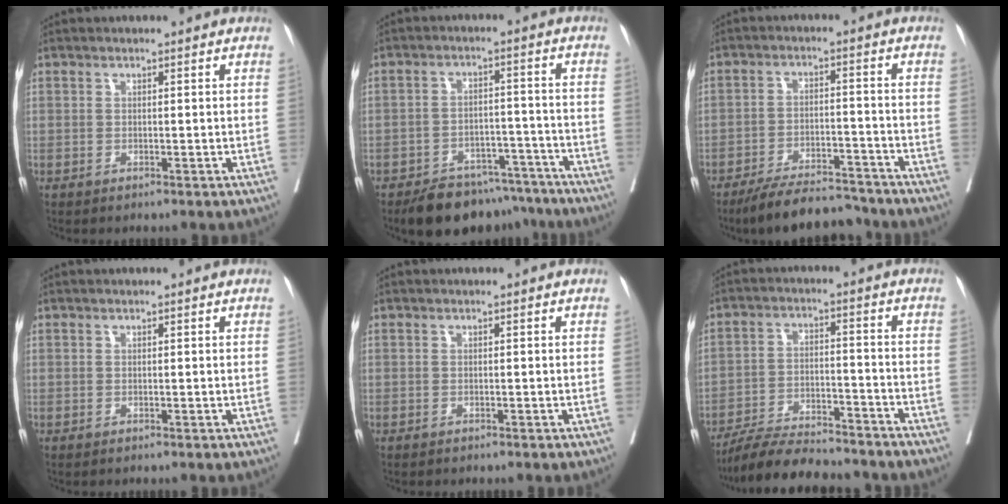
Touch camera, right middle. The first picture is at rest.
{"total": 11.6, "force": [-9.8, 5.1, 3.4], "torque": [-0.031, 0.018, -0.138]}
{"total": 10.7, "force": [-9.9, 2.1, 3.4], "torque": [-0.048, 0.006, -0.158]}
{"total": 0.0}
{"total": 0.0}
{"total": 14.9, "force": [-13.5, 2.3, 5.8], "torque": [-0.092, 0.001, -0.211]}